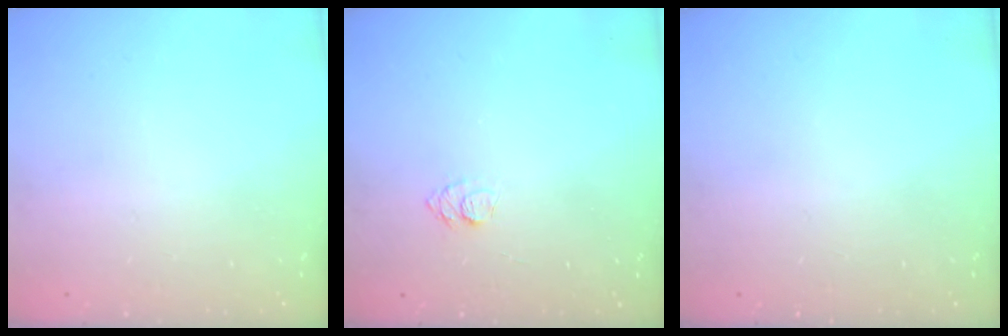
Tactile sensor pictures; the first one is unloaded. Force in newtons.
{"total": 5.0, "press": 5.0, "slide": 0.5}
{"total": 0.0}